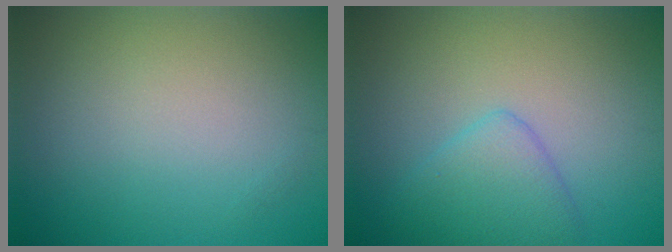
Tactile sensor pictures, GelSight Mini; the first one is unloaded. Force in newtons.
{"total": 3.3, "press": 3.3, "slide": 0.2}